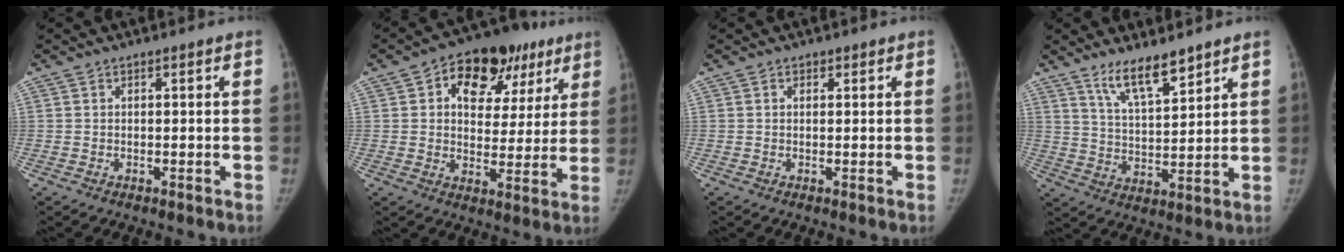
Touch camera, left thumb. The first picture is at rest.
{"total": 17.4, "force": [8.0, 11.2, 10.5], "torque": [-0.091, 0.004, 0.113]}
{"total": 0.8, "force": [0.4, 0.6, 0.3], "torque": [-0.001, -0.002, 0.005]}
{"total": 8.6, "force": [6.6, 1.9, 5.2], "torque": [-0.083, -0.049, 0.127]}